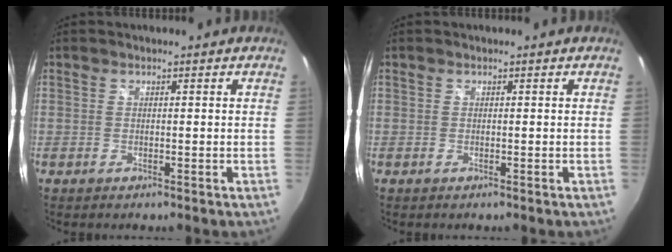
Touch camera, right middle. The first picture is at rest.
{"total": 0.0}